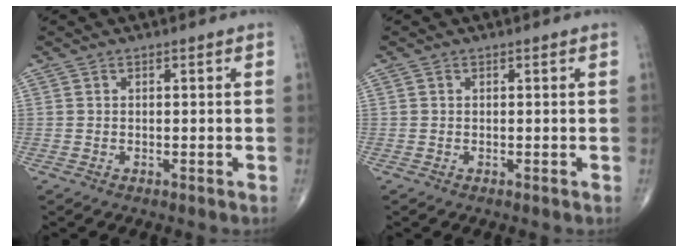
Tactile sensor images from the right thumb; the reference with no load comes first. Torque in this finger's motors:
{"motor_torque": [-0.29, -0.02, -0.18, 0.04, 0.08]}